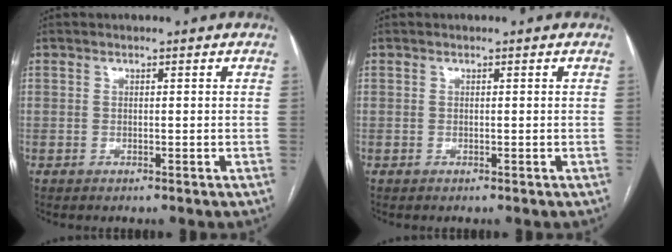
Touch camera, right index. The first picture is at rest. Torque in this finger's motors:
{"motor_torque": [0.08, 0.08, 0.02, 0.00]}